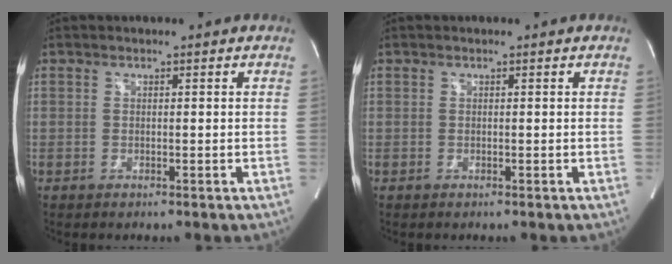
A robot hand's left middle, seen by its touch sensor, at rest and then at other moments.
{"total": 0.0}